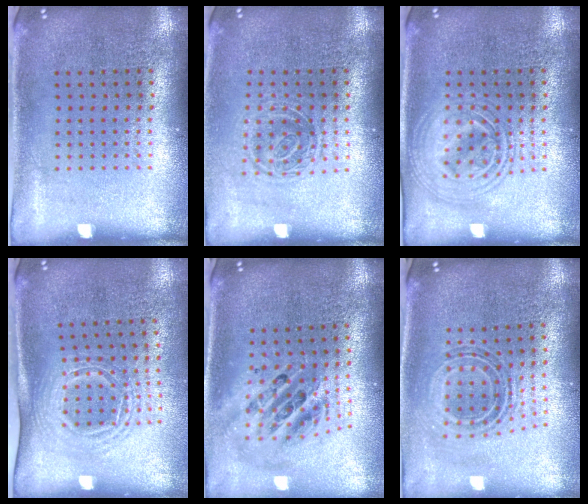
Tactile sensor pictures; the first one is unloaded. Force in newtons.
{"total": 1.3, "press": 1.1, "slide": 0.7}
{"total": 2.8, "press": 2.8, "slide": 0.4}
{"total": 1.6, "press": 1.2, "slide": 1.1}
{"total": 2.4, "press": 1.8, "slide": 1.5}
{"total": 0.8, "press": 0.8, "slide": 0.3}